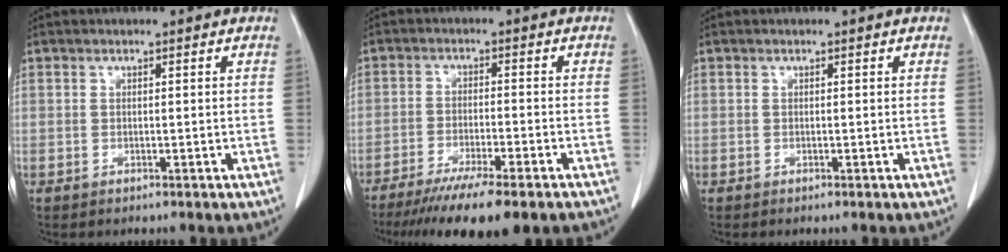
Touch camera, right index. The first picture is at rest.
{"total": 13.3, "force": [-10.3, 1.1, 8.3], "torque": [-0.120, -0.031, -0.158]}
{"total": 0.0}